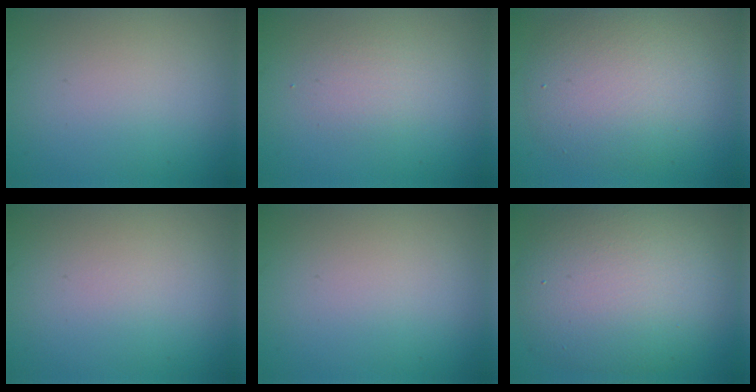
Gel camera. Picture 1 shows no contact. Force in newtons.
{"total": 1.7, "press": 1.7, "slide": 0.1}
{"total": 6.0, "press": 6.0, "slide": 0.3}
{"total": 0.0}
{"total": 0.0}
{"total": 10.1, "press": 10.1, "slide": 0.5}